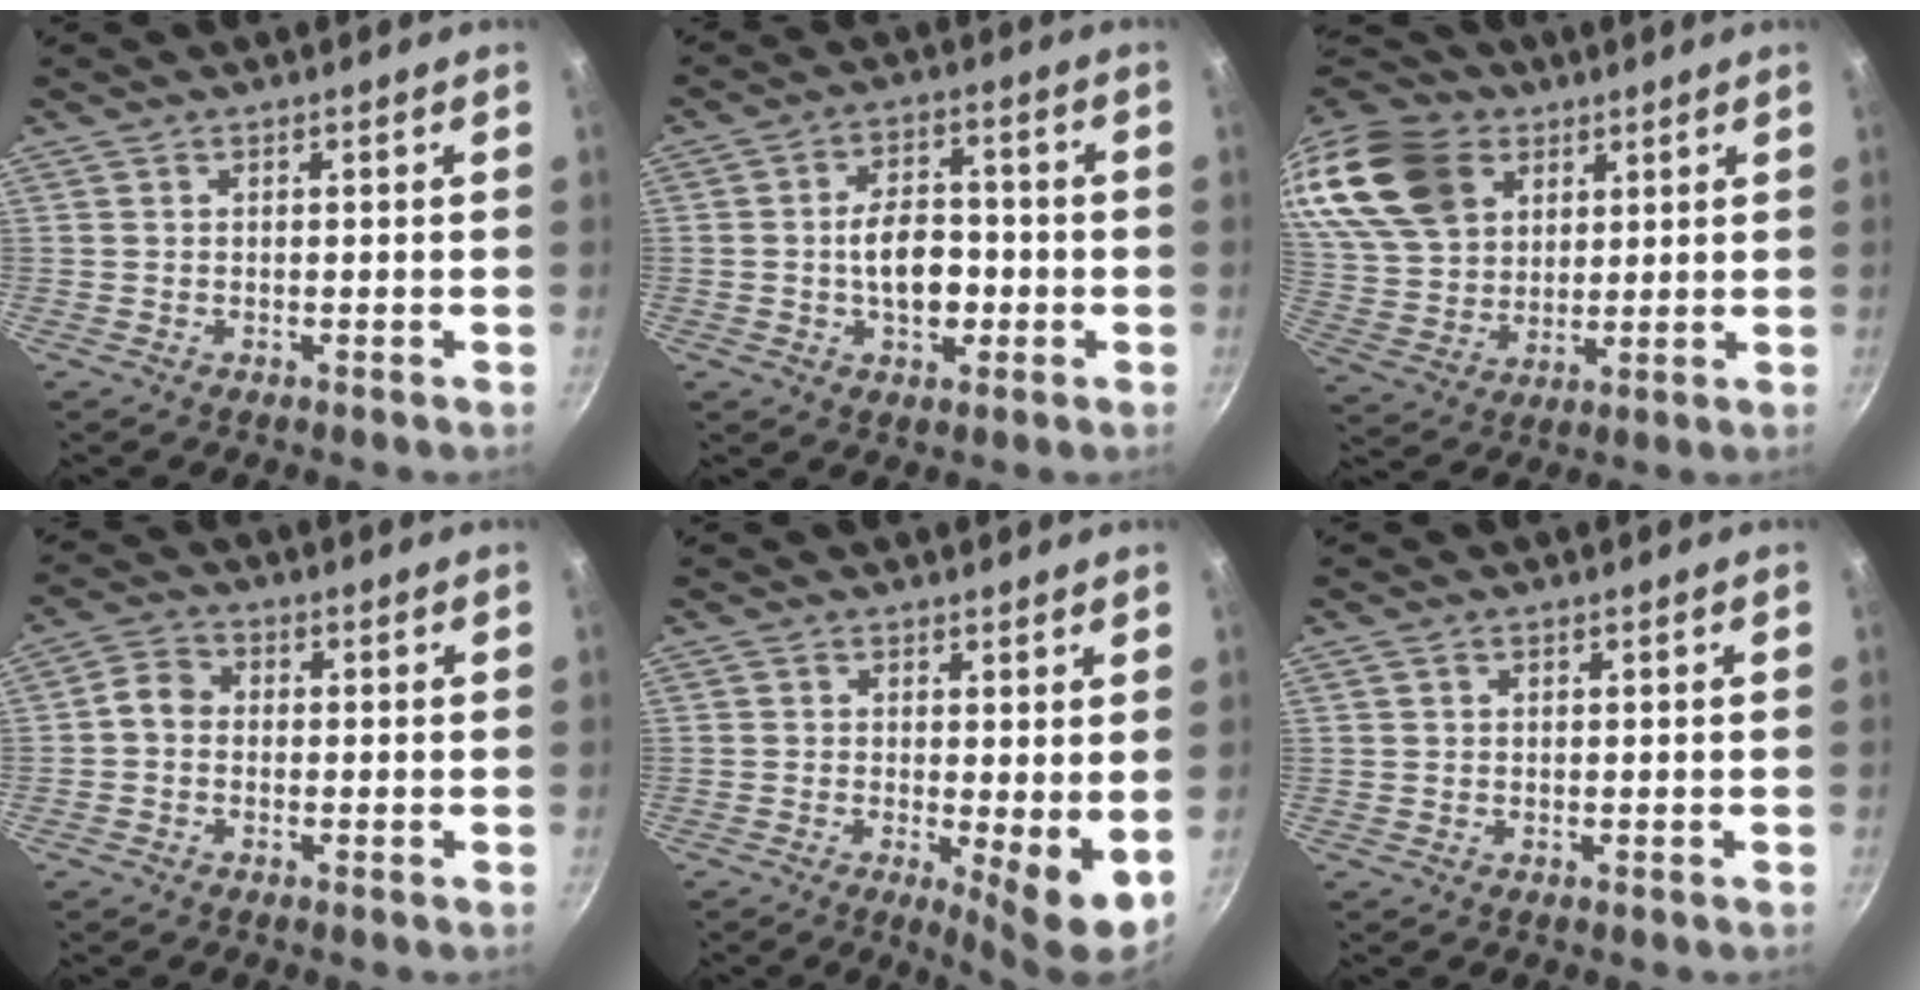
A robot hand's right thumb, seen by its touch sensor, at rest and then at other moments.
{"total": 9.4, "force": [-1.5, 5.9, 7.2], "torque": [-0.087, 0.018, -0.027]}
{"total": 21.3, "force": [10.8, 15.0, 10.6], "torque": [-0.202, -0.019, 0.213]}
{"total": 3.7, "force": [-0.5, 3.0, 2.0], "torque": [-0.032, 0.015, -0.024]}
{"total": 6.2, "force": [0.1, 1.7, 6.0], "torque": [-0.082, -0.019, 0.004]}
{"total": 0.9, "force": [0.5, 0.6, 0.5], "torque": [-0.006, 0.001, 0.008]}